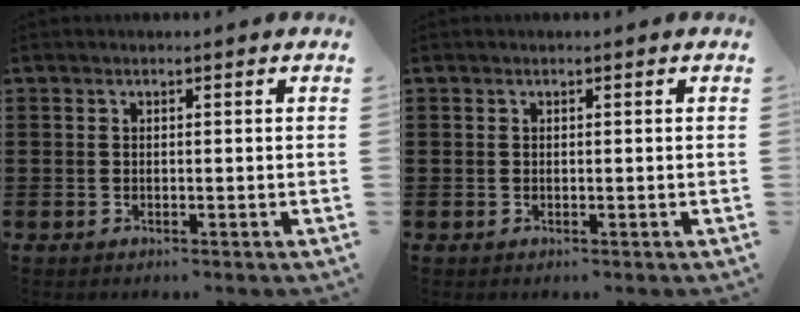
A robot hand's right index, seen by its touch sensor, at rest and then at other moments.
{"total": 0.0}